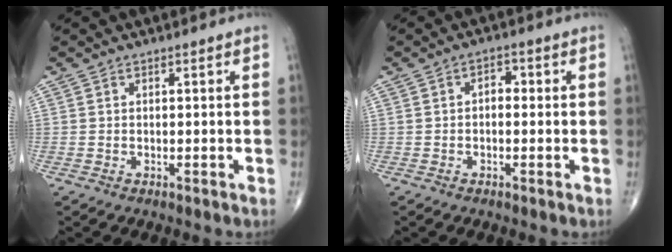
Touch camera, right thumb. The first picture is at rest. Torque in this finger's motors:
{"motor_torque": [-0.14, -0.40, 0.26, 0.16, -0.01]}